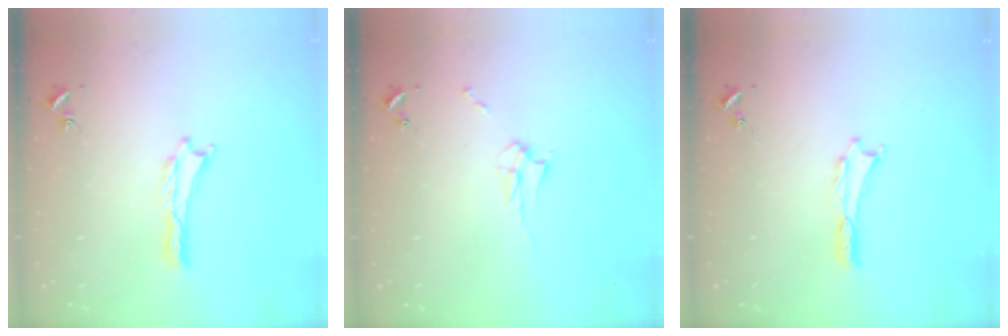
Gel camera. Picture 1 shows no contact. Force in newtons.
{"total": 2.9, "press": 2.9, "slide": 0.4}
{"total": 0.0}